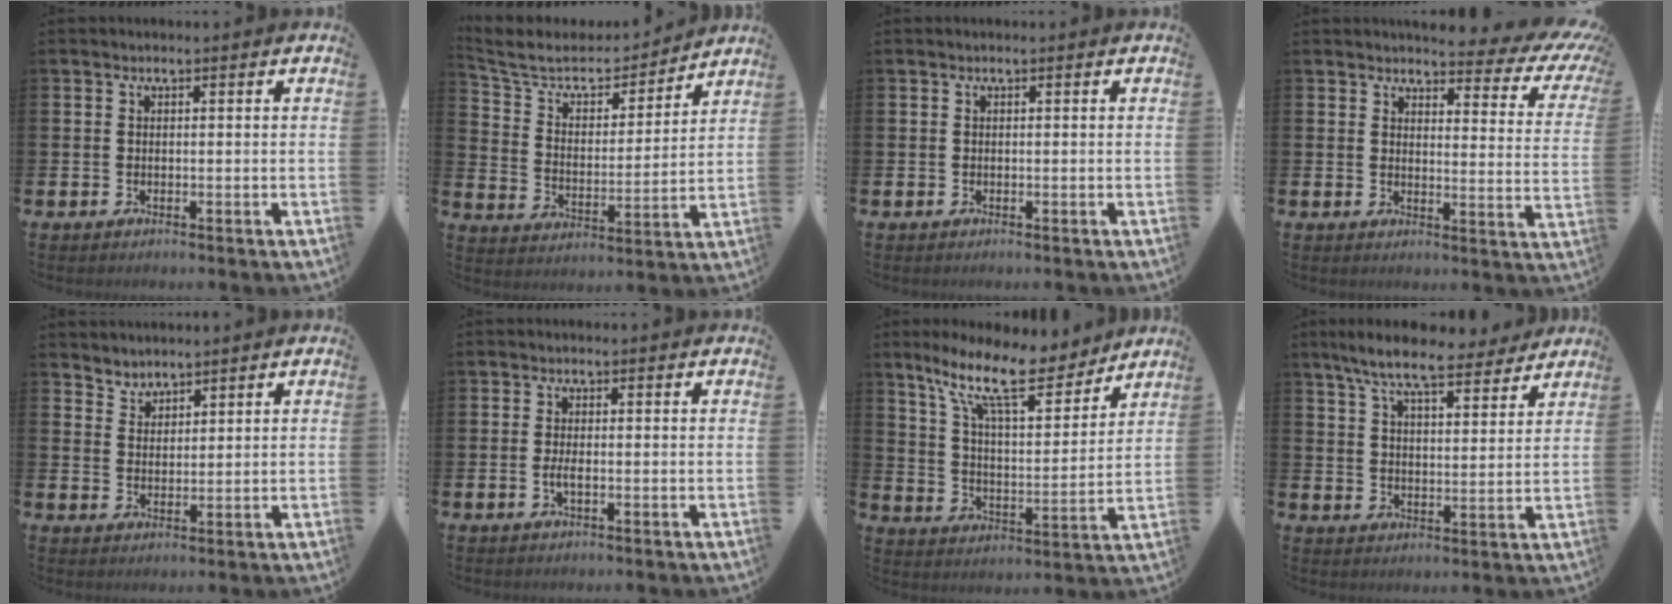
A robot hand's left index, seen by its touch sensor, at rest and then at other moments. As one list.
[{"total": 7.1, "force": [6.2, 3.1, 1.6], "torque": [-0.076, -0.043, 0.105]}, {"total": 0.0}, {"total": 4.1, "force": [3.6, 1.3, 1.3], "torque": [-0.025, -0.035, 0.054]}, {"total": 3.0, "force": [2.8, 0.5, -0.7], "torque": [0.007, -0.014, 0.054]}, {"total": 1.5, "force": [-0.3, 0.5, 1.4], "torque": [-0.032, 0.003, -0.005]}, {"total": 13.6, "force": [10.8, 3.8, 7.4], "torque": [-0.160, -0.058, 0.186]}, {"total": 9.1, "force": [8.1, 1.8, 3.7], "torque": [-0.087, -0.038, 0.143]}]